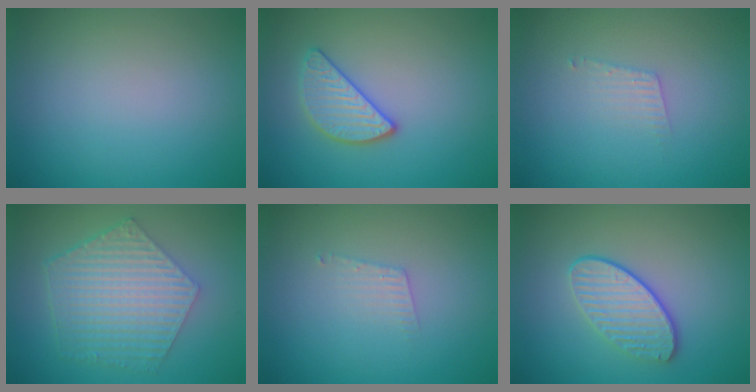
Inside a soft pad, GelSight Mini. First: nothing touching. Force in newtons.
{"total": 2.8, "press": 2.7, "slide": 0.4}
{"total": 1.3, "press": 1.3, "slide": 0.1}
{"total": 6.4, "press": 4.6, "slide": 4.5}
{"total": 1.3, "press": 1.3, "slide": 0.1}
{"total": 3.5, "press": 3.2, "slide": 1.4}